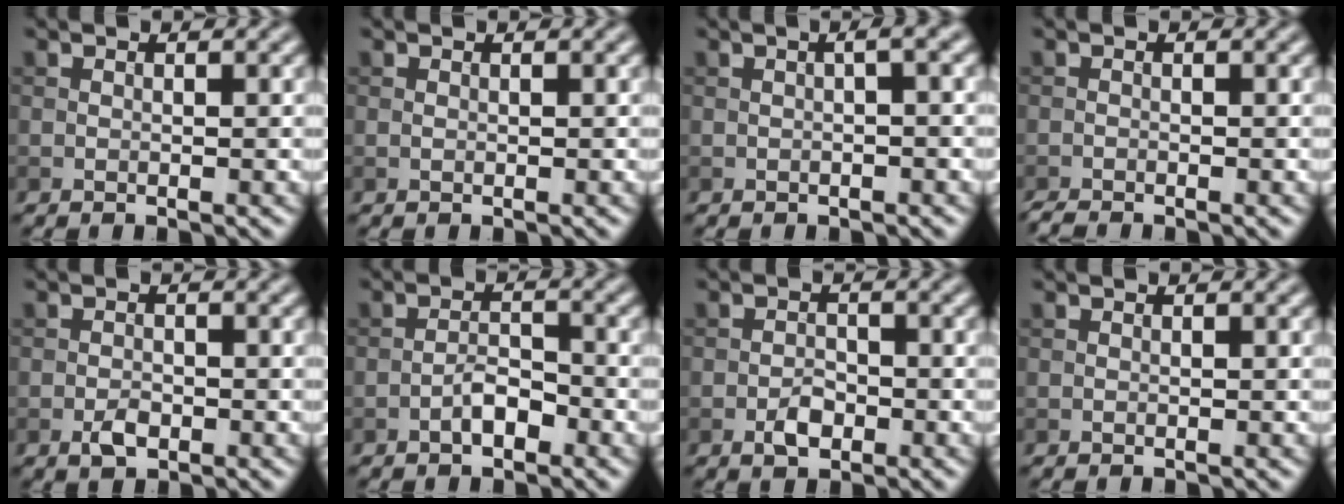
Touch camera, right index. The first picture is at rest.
{"total": 0.0}
{"total": 2.0, "force": [0.3, 0.5, 1.9], "torque": [-0.024, 0.009, 0.001]}
{"total": 1.1, "force": [-1.0, 0.0, 0.2], "torque": [-0.002, -0.004, -0.024]}
{"total": 1.6, "force": [-0.8, 1.0, 1.1], "torque": [-0.018, 0.001, -0.017]}
{"total": 2.2, "force": [-1.3, 0.9, 1.5], "torque": [-0.024, 0.009, -0.026]}
{"total": 2.1, "force": [-1.1, 1.2, 1.4], "torque": [-0.019, 0.004, -0.022]}
{"total": 0.0}